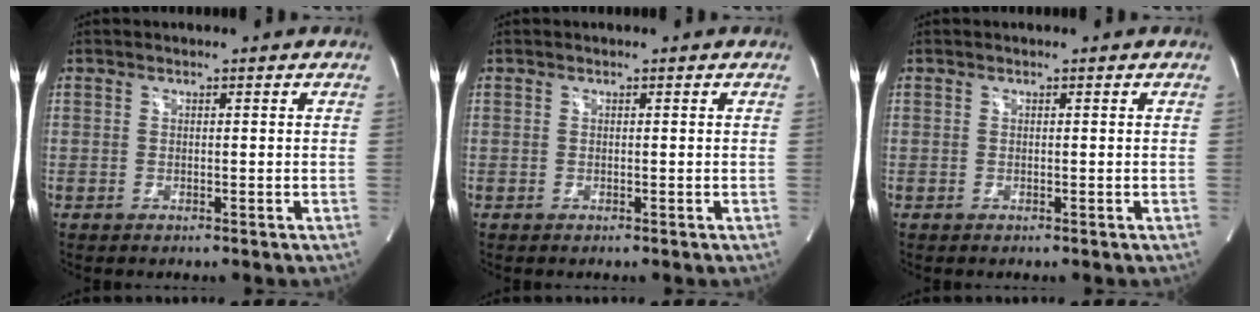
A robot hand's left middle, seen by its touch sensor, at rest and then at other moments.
{"total": 0.0}
{"total": 0.0}